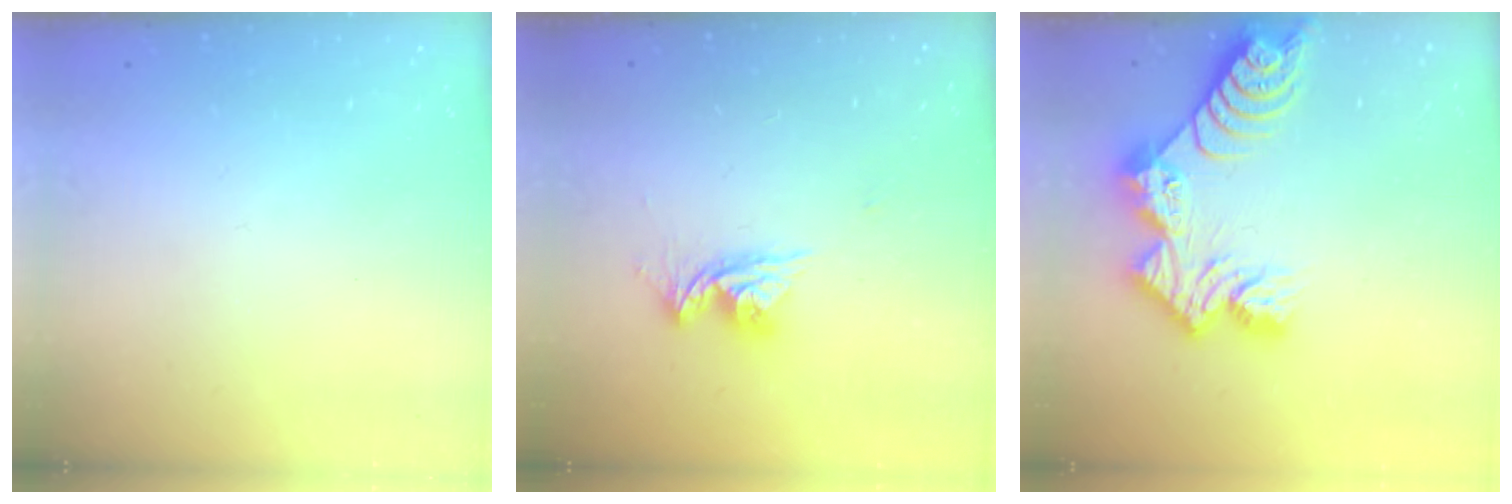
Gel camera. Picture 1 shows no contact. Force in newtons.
{"total": 8.9, "press": 8.9, "slide": 0.9}
{"total": 13.1, "press": 13.1, "slide": 1.0}